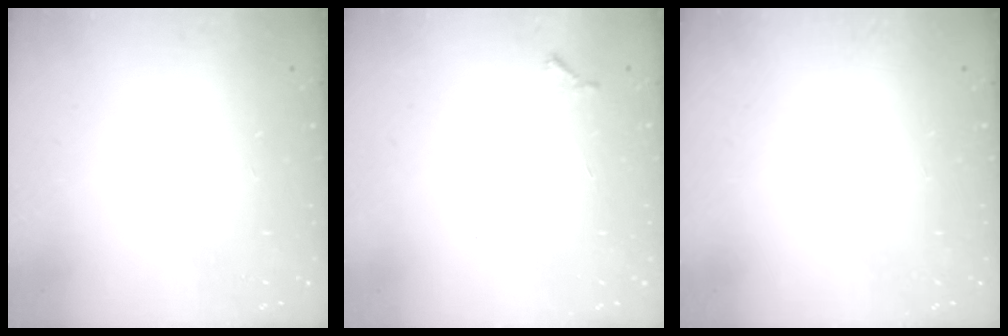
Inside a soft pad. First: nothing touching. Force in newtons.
{"total": 3.7, "press": 3.6, "slide": 0.5}
{"total": 0.0}